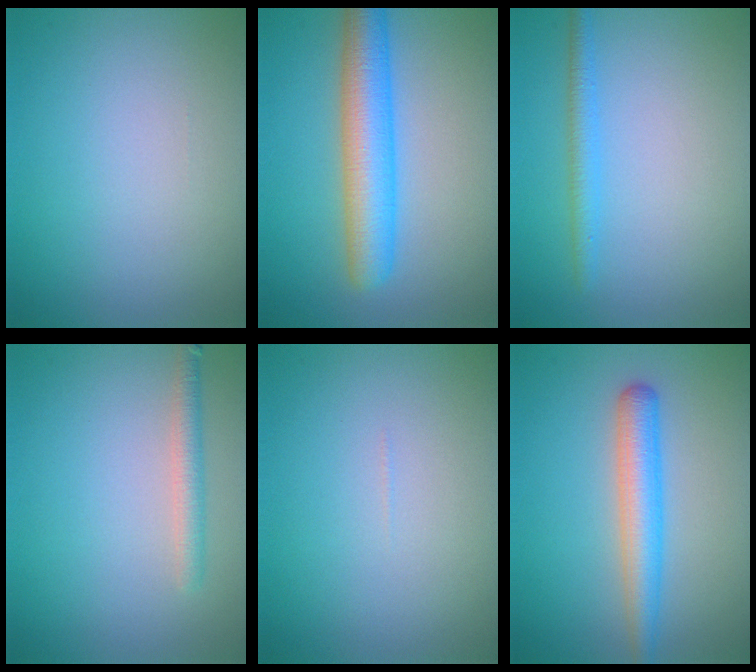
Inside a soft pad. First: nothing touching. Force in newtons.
{"total": 6.2, "press": 6.2, "slide": 0.2}
{"total": 1.8, "press": 1.8, "slide": 0.0}
{"total": 1.8, "press": 1.8, "slide": 0.1}
{"total": 0.0}
{"total": 3.9, "press": 3.9, "slide": 0.1}